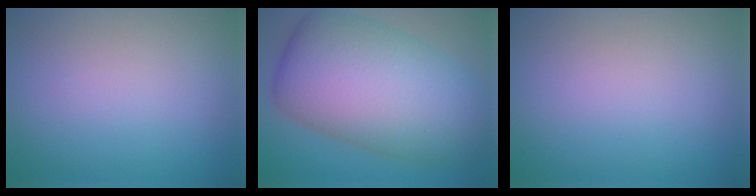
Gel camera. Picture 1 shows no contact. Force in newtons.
{"total": 12.4, "press": 12.4, "slide": 0.4}
{"total": 0.0}